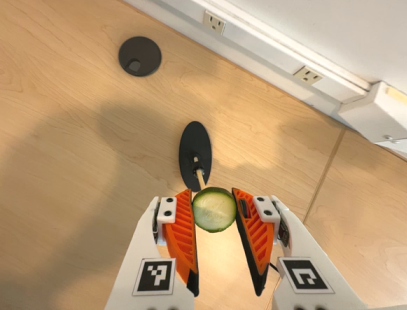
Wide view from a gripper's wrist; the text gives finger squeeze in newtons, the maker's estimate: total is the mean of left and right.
{"total": 10.0, "left": 10.0, "right": 10.0}